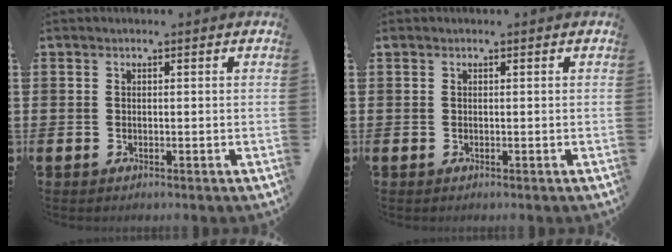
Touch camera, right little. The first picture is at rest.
{"total": 0.0}